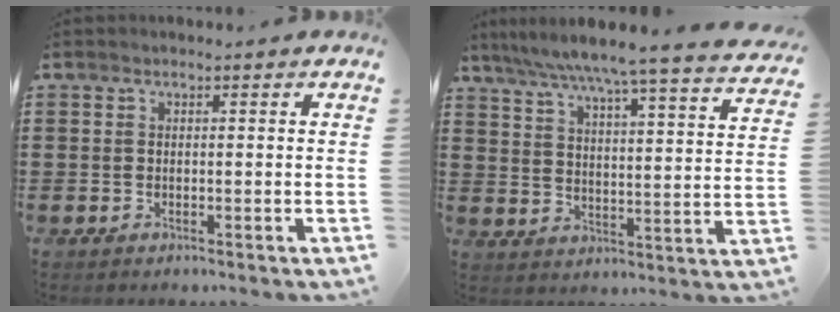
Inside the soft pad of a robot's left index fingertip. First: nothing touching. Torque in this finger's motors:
{"motor_torque": [2.14, 0.00, 0.24, 0.02]}